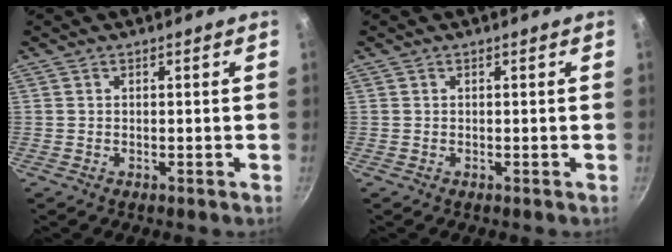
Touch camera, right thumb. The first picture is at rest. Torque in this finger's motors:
{"motor_torque": [0.00, 0.00, 0.17, -0.09, 0.00]}